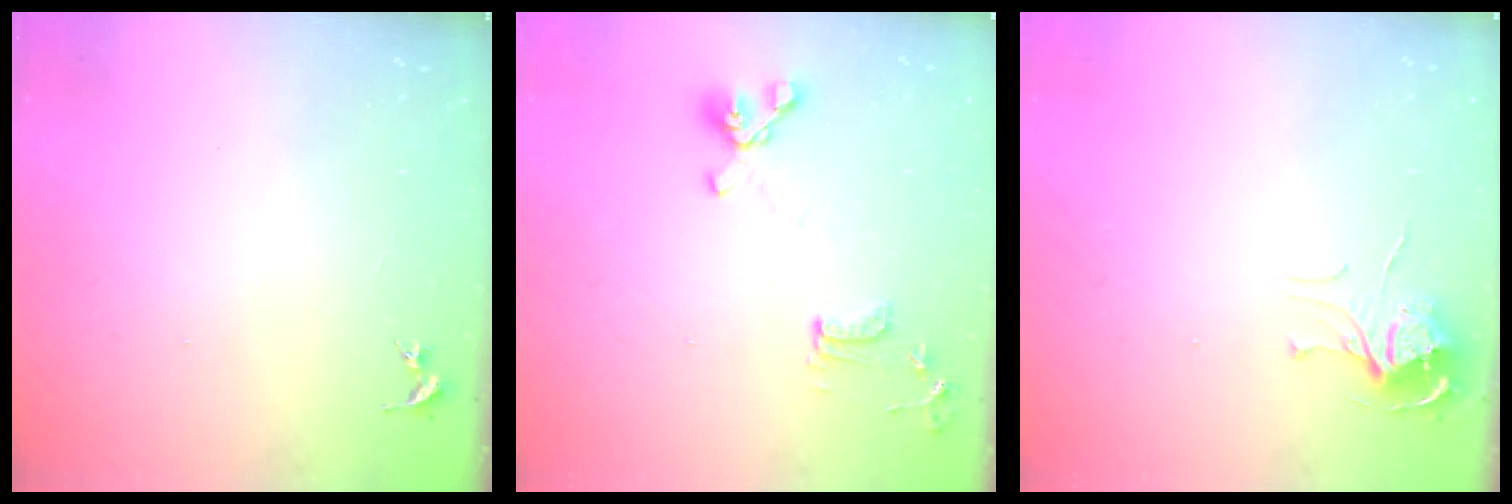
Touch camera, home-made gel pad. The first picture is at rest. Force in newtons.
{"total": 11.2, "press": 11.0, "slide": 2.0}
{"total": 7.0, "press": 7.0, "slide": 0.6}